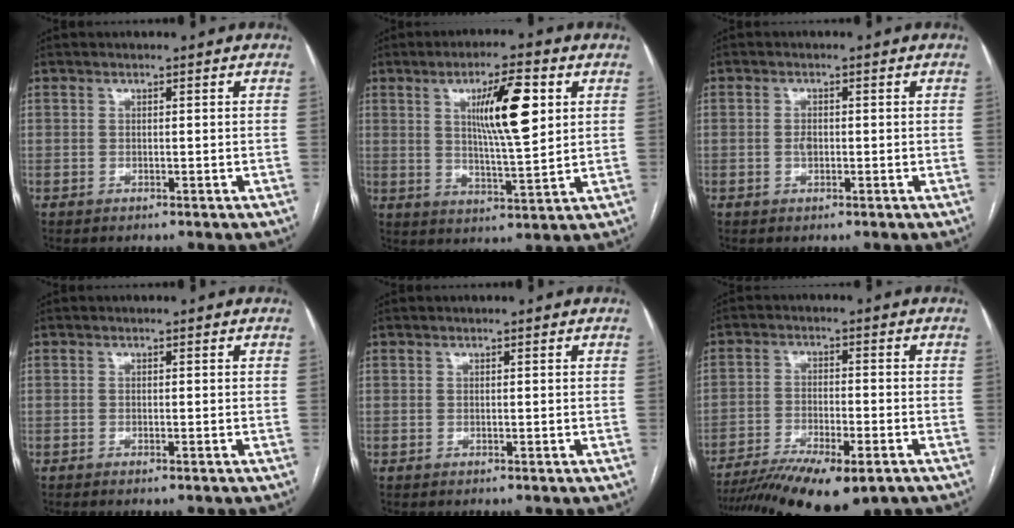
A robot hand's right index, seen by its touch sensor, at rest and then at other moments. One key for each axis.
{"total": 10.9, "fx": 3.5, "fy": 1.5, "fz": 10.2, "tx": -0.169, "ty": 0.001, "tz": 0.059}
{"total": 1.5, "fx": -0.2, "fy": 0.9, "fz": 1.2, "tx": -0.022, "ty": 0.002, "tz": -0.003}
{"total": 0.7, "fx": -0.5, "fy": 0.0, "fz": 0.5, "tx": -0.012, "ty": -0.001, "tz": -0.008}
{"total": 0.0}
{"total": 16.7, "fx": -12.2, "fy": 4.0, "fz": 10.7, "tx": -0.177, "ty": -0.027, "tz": -0.191}